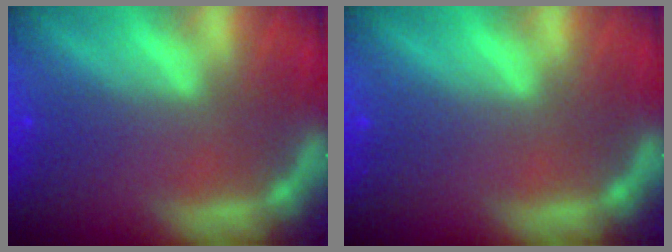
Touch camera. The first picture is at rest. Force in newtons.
{"total": 0.0}